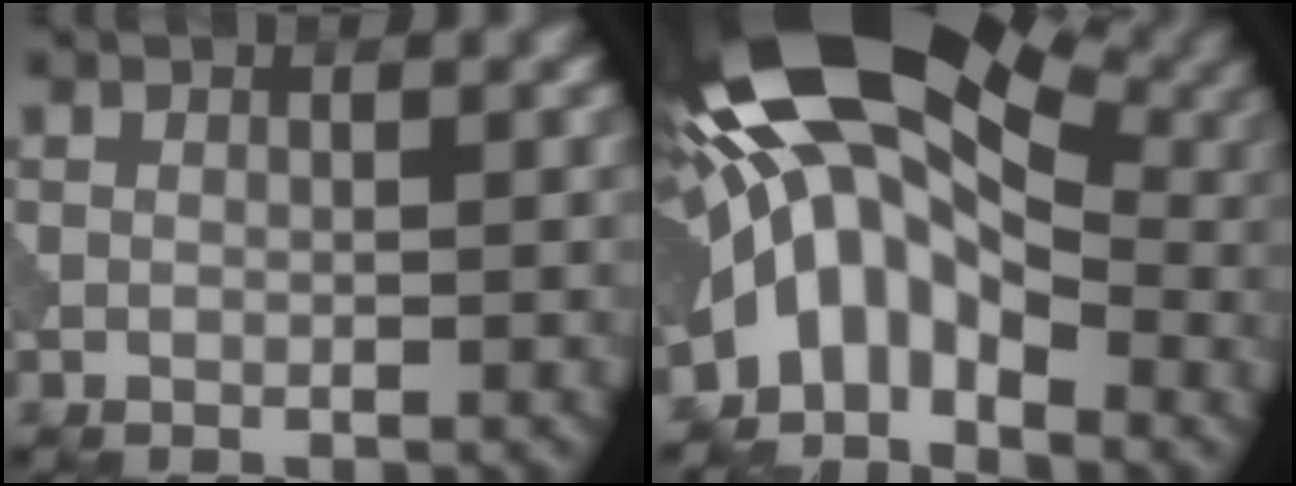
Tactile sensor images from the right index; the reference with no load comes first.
{"total": 14.9, "force": [0.8, 8.3, 12.4], "torque": [-0.198, 0.029, 0.001]}